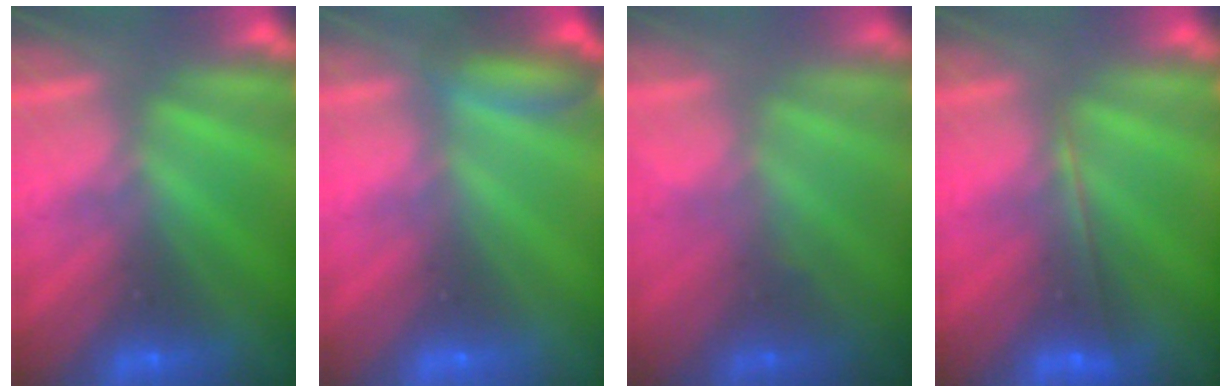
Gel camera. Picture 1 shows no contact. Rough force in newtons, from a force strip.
{"total": 2.6}
{"total": 1.1}
{"total": 1.8}